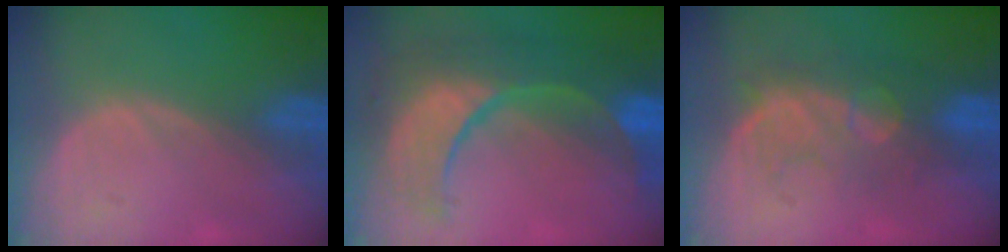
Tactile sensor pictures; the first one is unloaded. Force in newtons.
{"total": 12.4, "press": 12.3, "slide": 1.5}
{"total": 7.8, "press": 7.7, "slide": 1.2}